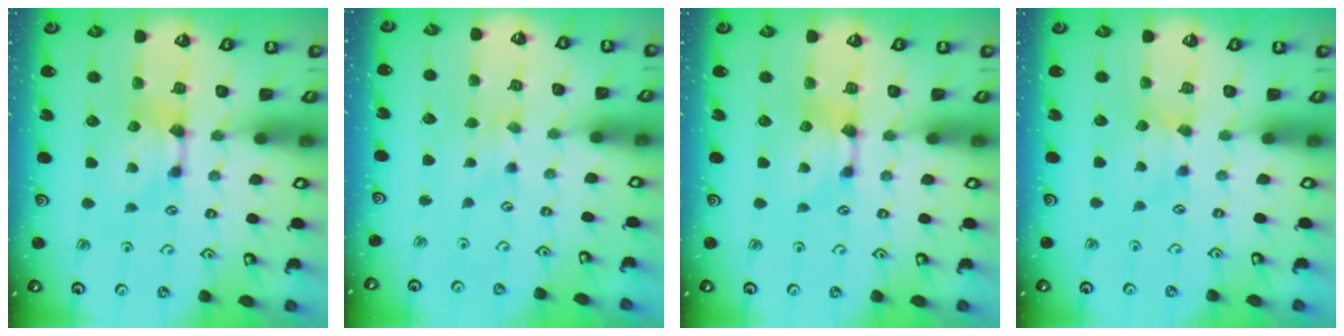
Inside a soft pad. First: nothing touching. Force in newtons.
{"total": 0.6, "press": 0.4, "slide": 0.4}
{"total": 0.0}
{"total": 2.0, "press": 2.0, "slide": 0.5}